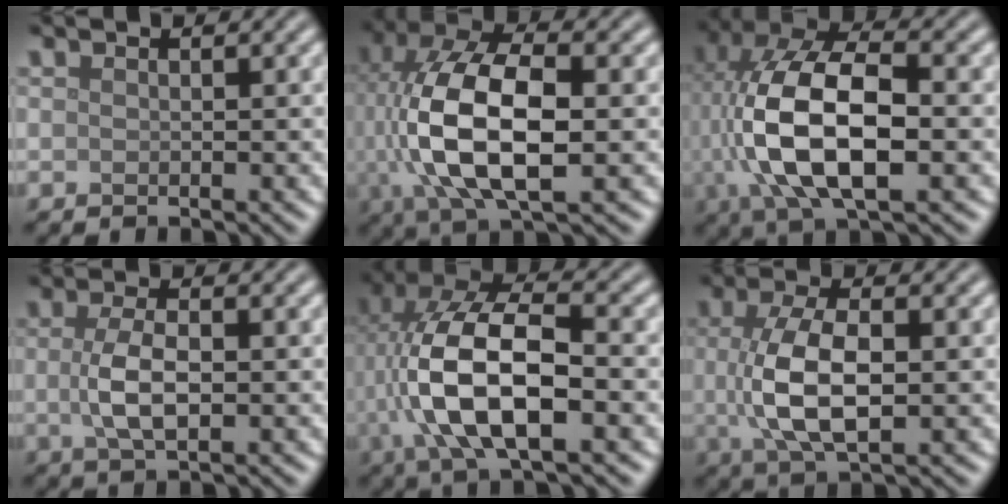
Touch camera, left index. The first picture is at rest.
{"total": 11.9, "force": [-0.4, 5.4, 10.5], "torque": [-0.215, 0.006, -0.009]}
{"total": 12.2, "force": [-0.8, 5.6, 10.7], "torque": [-0.221, 0.008, -0.017]}
{"total": 3.7, "force": [-0.1, 1.5, 3.4], "torque": [-0.075, -0.001, -0.003]}
{"total": 11.1, "force": [-1.2, 4.7, 10.0], "torque": [-0.205, 0.011, -0.023]}
{"total": 6.7, "force": [0.1, 2.9, 6.1], "torque": [-0.129, 0.000, -0.001]}